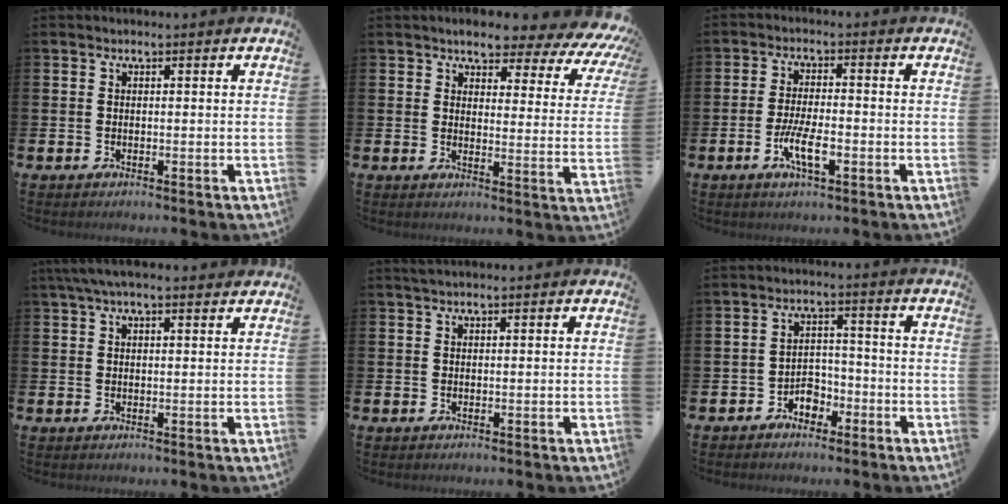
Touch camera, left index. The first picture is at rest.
{"total": 5.3, "force": [4.8, 1.6, 1.8], "torque": [-0.040, -0.042, 0.074]}
{"total": 5.1, "force": [-1.7, 1.5, 4.5], "torque": [-0.086, -0.002, -0.033]}
{"total": 3.7, "force": [2.8, 0.9, 2.1], "torque": [-0.042, 0.000, 0.050]}
{"total": 0.8, "force": [0.7, 0.0, 0.4], "torque": [-0.006, 0.002, 0.012]}
{"total": 3.1, "force": [-2.3, 1.9, 1.0], "torque": [-0.030, 0.011, -0.049]}